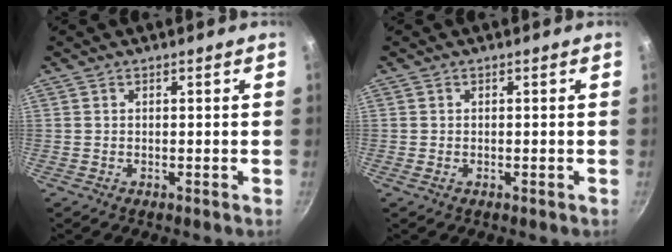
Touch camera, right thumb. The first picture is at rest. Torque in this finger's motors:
{"motor_torque": [-0.39, 0.01, -0.43, 0.05, 0.07]}